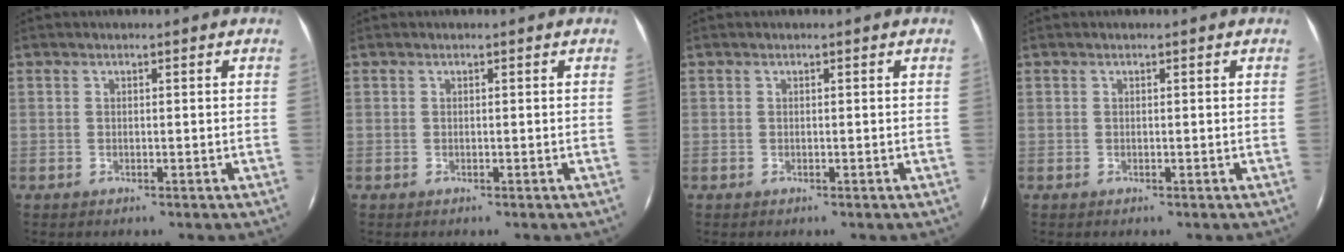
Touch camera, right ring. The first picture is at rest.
{"total": 0.0}
{"total": 0.0}
{"total": 0.0}